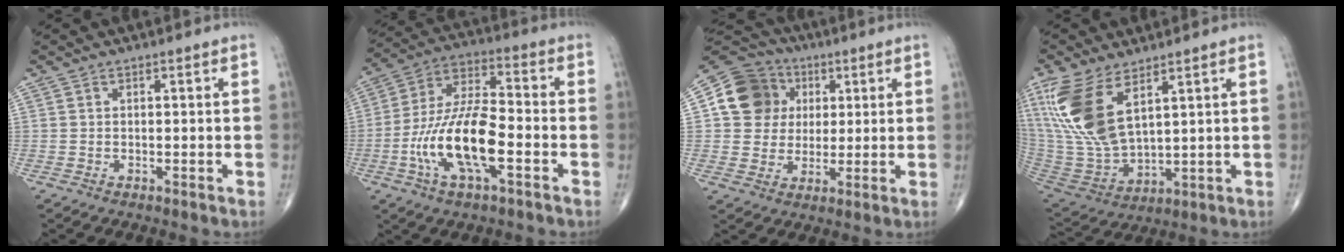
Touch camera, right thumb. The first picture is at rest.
{"total": 16.3, "force": [-4.9, 6.2, 14.3], "torque": [-0.281, 0.035, -0.093]}
{"total": 12.9, "force": [2.9, 11.6, 5.0], "torque": [-0.065, 0.007, 0.045]}
{"total": 16.7, "force": [7.9, 7.6, 12.7], "torque": [-0.274, -0.034, 0.172]}